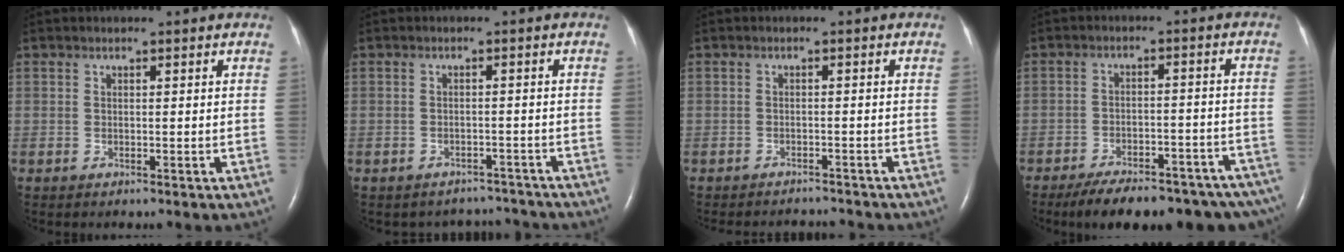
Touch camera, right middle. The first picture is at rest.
{"total": 5.1, "force": [-4.7, 1.8, -0.8], "torque": [0.010, 0.021, -0.055]}
{"total": 4.9, "force": [-4.9, 0.6, 0.4], "torque": [-0.003, -0.005, -0.065]}
{"total": 20.1, "force": [-16.3, 6.1, 10.0], "torque": [-0.111, 0.006, -0.207]}